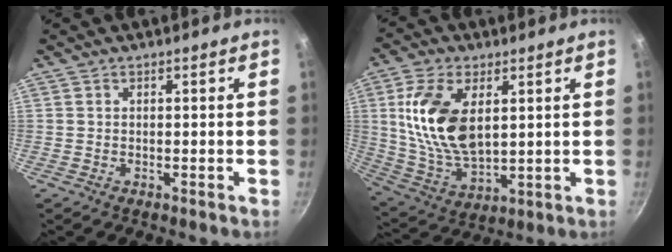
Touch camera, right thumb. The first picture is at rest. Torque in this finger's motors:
{"motor_torque": [0.21, 0.39, 1.94, 0.09, 0.40]}